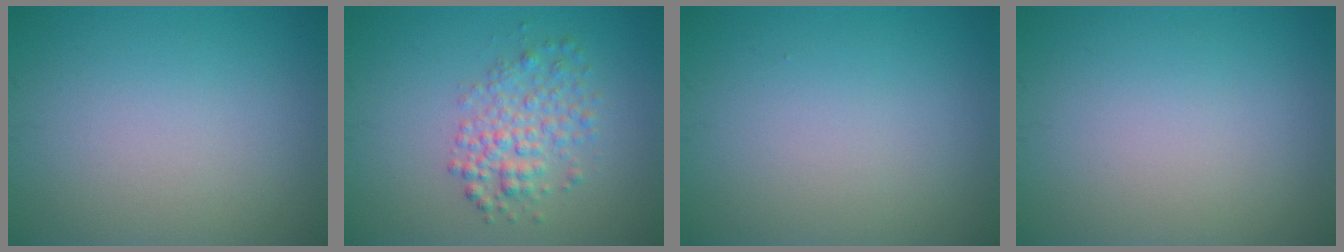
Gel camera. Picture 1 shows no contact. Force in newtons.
{"total": 3.4, "press": 3.4, "slide": 0.1}
{"total": 0.0}
{"total": 0.0}